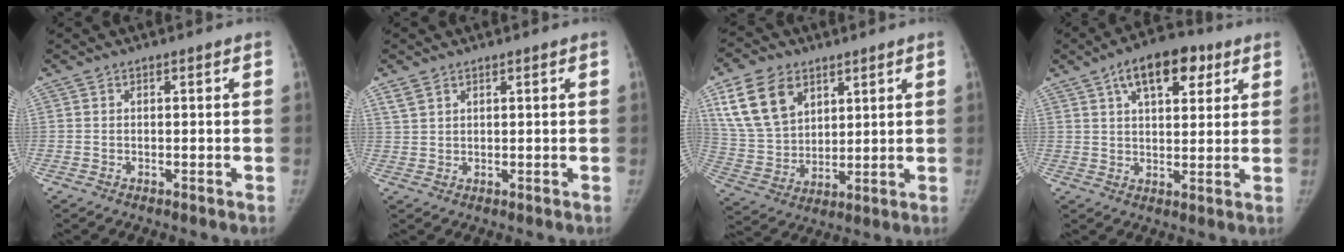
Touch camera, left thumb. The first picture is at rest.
{"total": 2.4, "force": [1.6, 1.5, 1.0], "torque": [-0.016, -0.002, 0.036]}
{"total": 14.5, "force": [7.1, 9.8, 7.9], "torque": [-0.130, -0.021, 0.149]}
{"total": 12.0, "force": [5.8, 6.1, 8.5], "torque": [-0.100, -0.004, 0.087]}